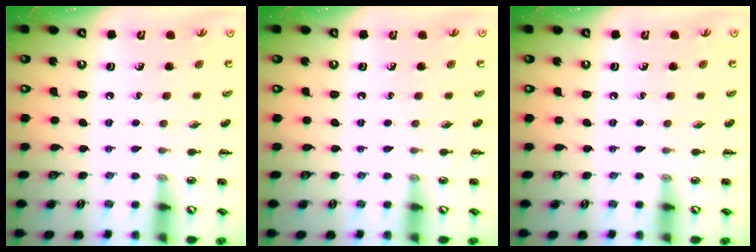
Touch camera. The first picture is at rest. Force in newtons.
{"total": 0.0}
{"total": 0.0}